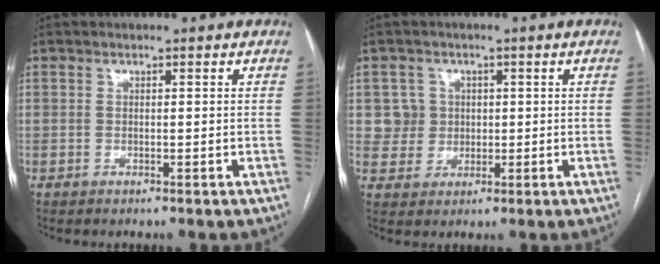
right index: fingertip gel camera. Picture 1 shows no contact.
{"total": 4.5, "force": [1.1, 4.3, -0.3], "torque": [0.016, 0.013, 0.024]}